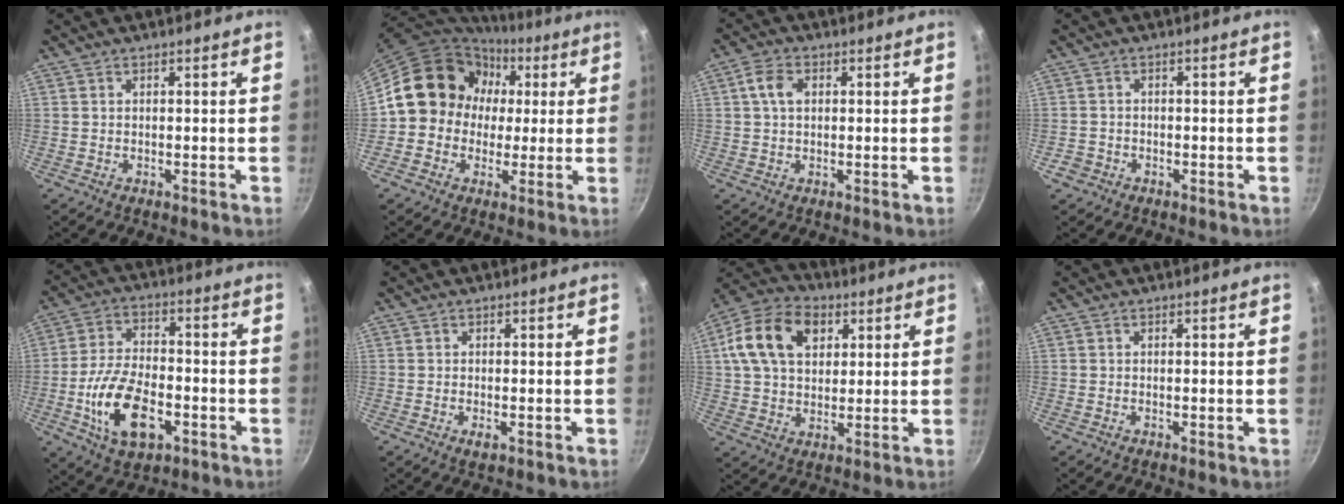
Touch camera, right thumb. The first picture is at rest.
{"total": 14.9, "force": [2.0, 13.6, 6.0], "torque": [-0.054, 0.026, 0.016]}
{"total": 4.4, "force": [0.9, 3.0, 3.2], "torque": [-0.056, 0.009, 0.012]}
{"total": 2.3, "force": [-1.2, 1.9, 0.6], "torque": [-0.011, 0.013, -0.017]}
{"total": 14.7, "force": [-4.7, 8.1, 11.4], "torque": [-0.206, 0.023, -0.081]}
{"total": 1.3, "force": [-0.4, 0.6, 1.0], "torque": [-0.022, -0.002, -0.005]}
{"total": 15.4, "force": [4.9, 10.7, 9.8], "torque": [-0.159, 0.006, 0.073]}
{"total": 0.0}